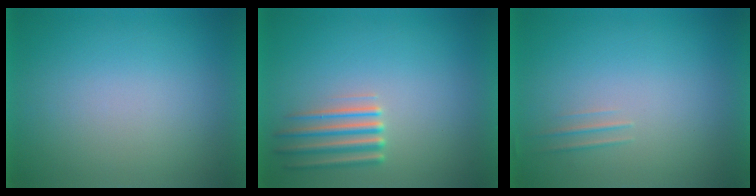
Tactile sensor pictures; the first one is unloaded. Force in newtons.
{"total": 2.3}
{"total": 1.7}